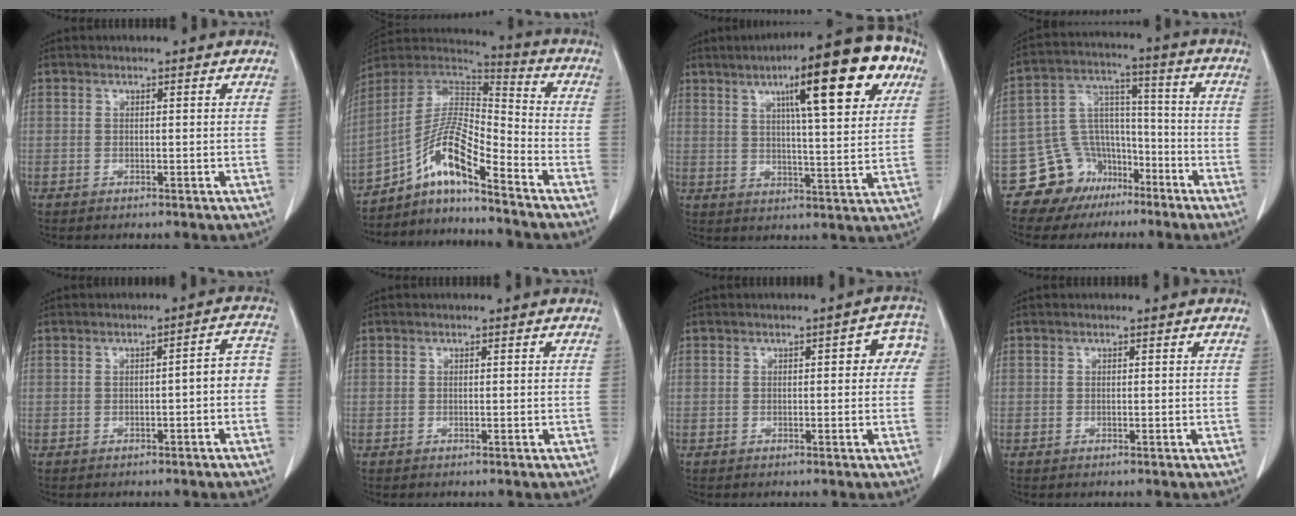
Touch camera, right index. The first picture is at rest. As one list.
[{"total": 12.4, "force": [-8.0, 1.6, 9.3], "torque": [-0.175, 0.022, -0.143]}, {"total": 17.7, "force": [8.1, 2.6, 15.5], "torque": [-0.213, 0.020, 0.111]}, {"total": 11.3, "force": [-7.1, 8.5, 1.9], "torque": [-0.035, 0.075, -0.112]}, {"total": 3.9, "force": [-1.0, 0.9, 3.7], "torque": [-0.041, 0.024, -0.013]}, {"total": 0.0}, {"total": 4.4, "force": [0.7, 1.8, 3.9], "torque": [-0.033, 0.025, 0.003]}, {"total": 0.0}]